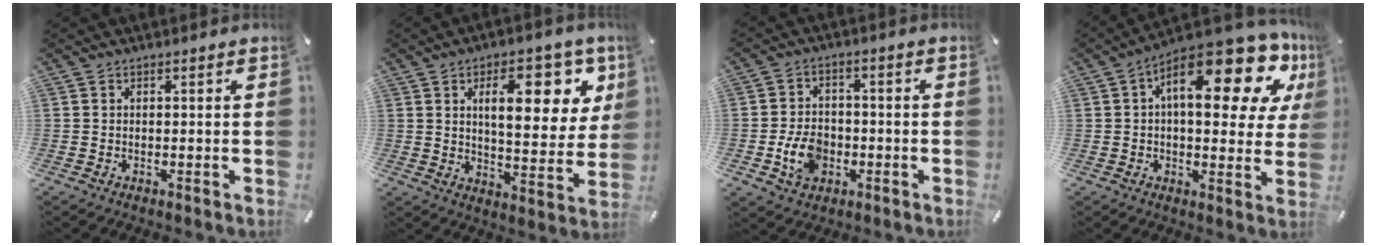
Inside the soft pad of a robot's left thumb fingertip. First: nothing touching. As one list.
[{"total": 17.2, "force": [6.9, 7.9, 13.7], "torque": [-0.192, -0.014, 0.108]}, {"total": 8.1, "force": [-2.3, 6.3, 4.5], "torque": [-0.093, 0.010, -0.041]}, {"total": 20.5, "force": [9.2, 8.2, 16.4], "torque": [-0.242, -0.064, 0.148]}]